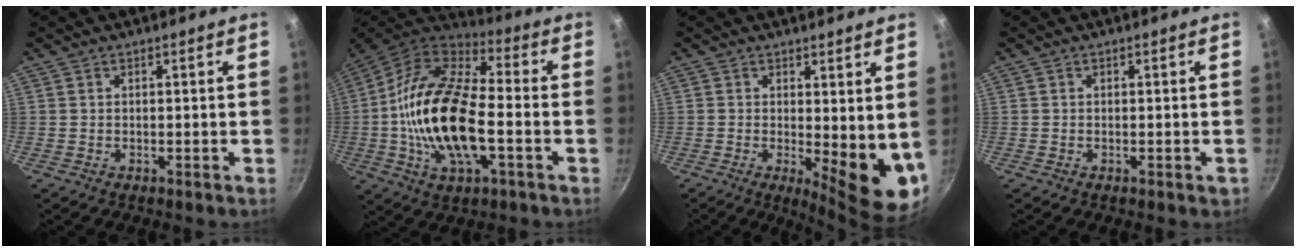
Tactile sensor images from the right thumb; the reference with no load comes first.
{"total": 21.7, "force": [-3.3, 10.3, 18.9], "torque": [-0.356, 0.029, -0.077]}
{"total": 10.2, "force": [0.3, 3.8, 9.5], "torque": [-0.107, -0.024, 0.011]}
{"total": 0.8, "force": [-0.3, 0.4, 0.6], "torque": [-0.004, 0.002, -0.005]}